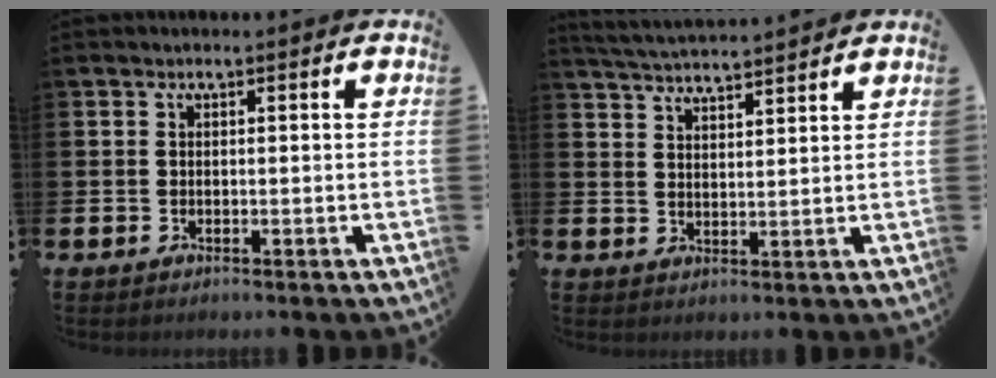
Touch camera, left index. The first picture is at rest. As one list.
[{"total": 4.3, "force": [4.3, -0.1, 0.3], "torque": [-0.026, -0.022, 0.078]}]